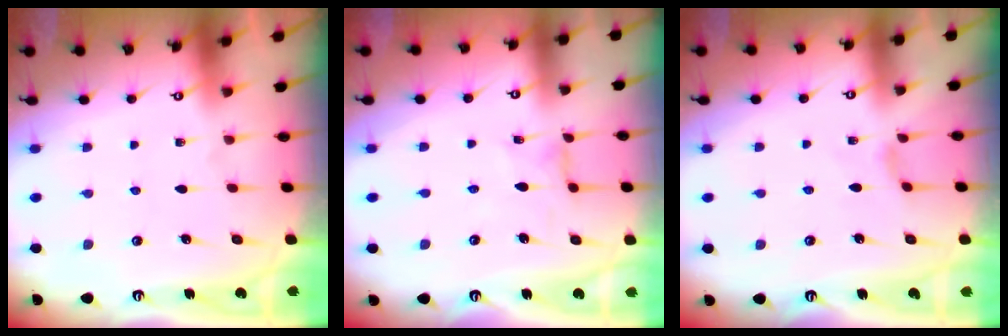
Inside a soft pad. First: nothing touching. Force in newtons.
{"total": 1.0, "press": 1.0, "slide": 0.1}
{"total": 1.4, "press": 1.3, "slide": 0.4}